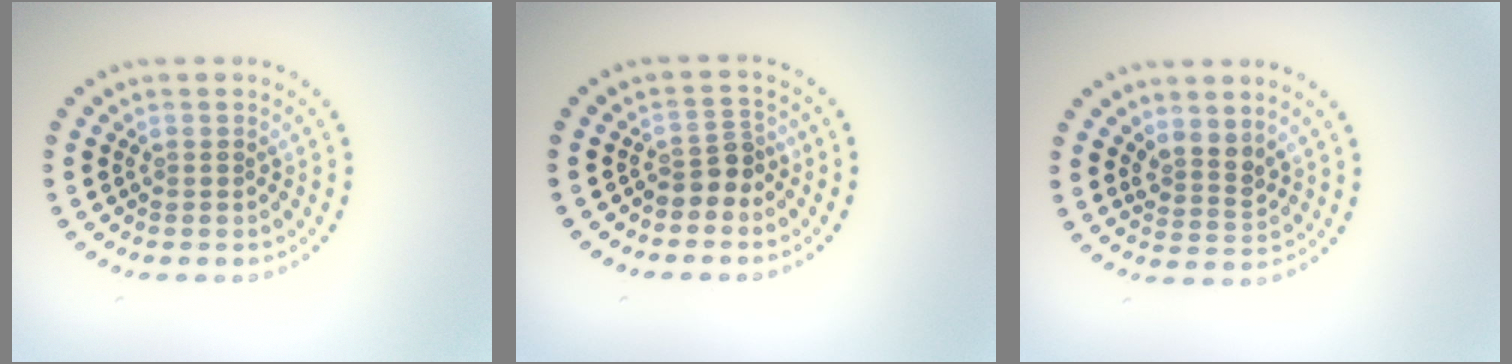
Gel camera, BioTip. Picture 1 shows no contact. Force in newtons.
{"total": 2.2, "press": 1.7, "slide": 1.4}
{"total": 2.3, "press": 1.8, "slide": 1.5}